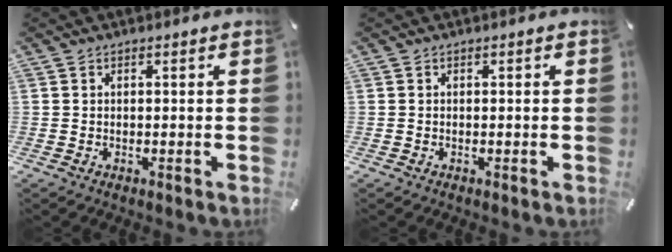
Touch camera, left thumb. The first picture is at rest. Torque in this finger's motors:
{"motor_torque": [-0.08, -0.08, -0.08, 0.08, 0.00]}